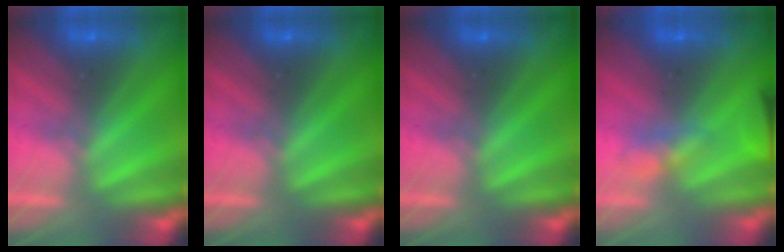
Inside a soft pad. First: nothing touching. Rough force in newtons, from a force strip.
{"total": 0.0}
{"total": 0.0}
{"total": 4.8}